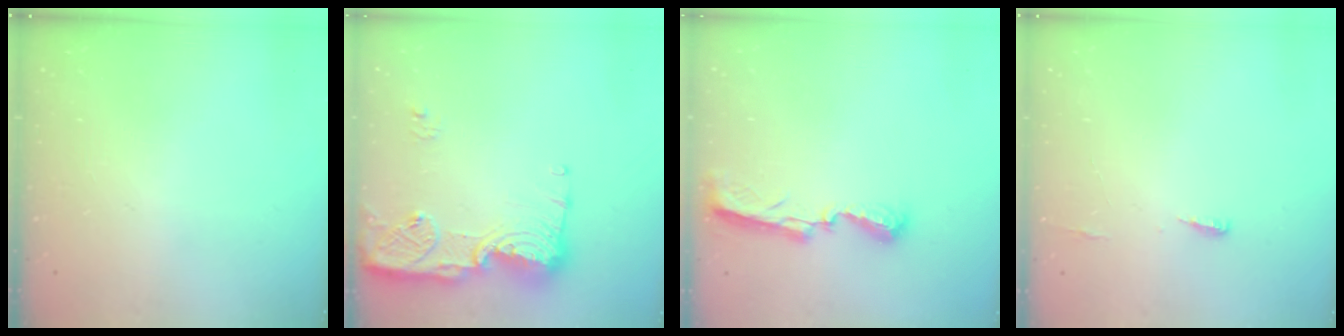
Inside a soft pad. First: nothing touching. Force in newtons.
{"total": 15.8, "press": 15.7, "slide": 1.4}
{"total": 8.9, "press": 8.9, "slide": 0.2}
{"total": 3.7, "press": 3.5, "slide": 1.2}